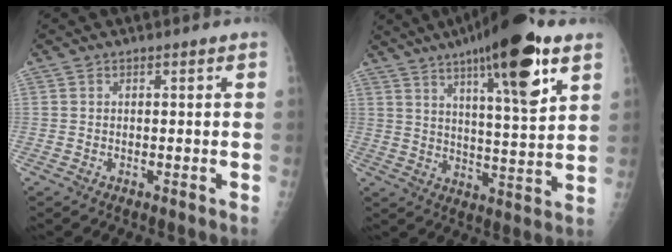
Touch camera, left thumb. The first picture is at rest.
{"total": 19.6, "force": [10.8, 4.1, 15.9], "torque": [-0.228, -0.037, 0.166]}